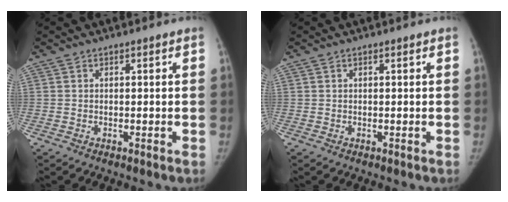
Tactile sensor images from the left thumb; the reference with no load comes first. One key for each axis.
{"total": 0.0}